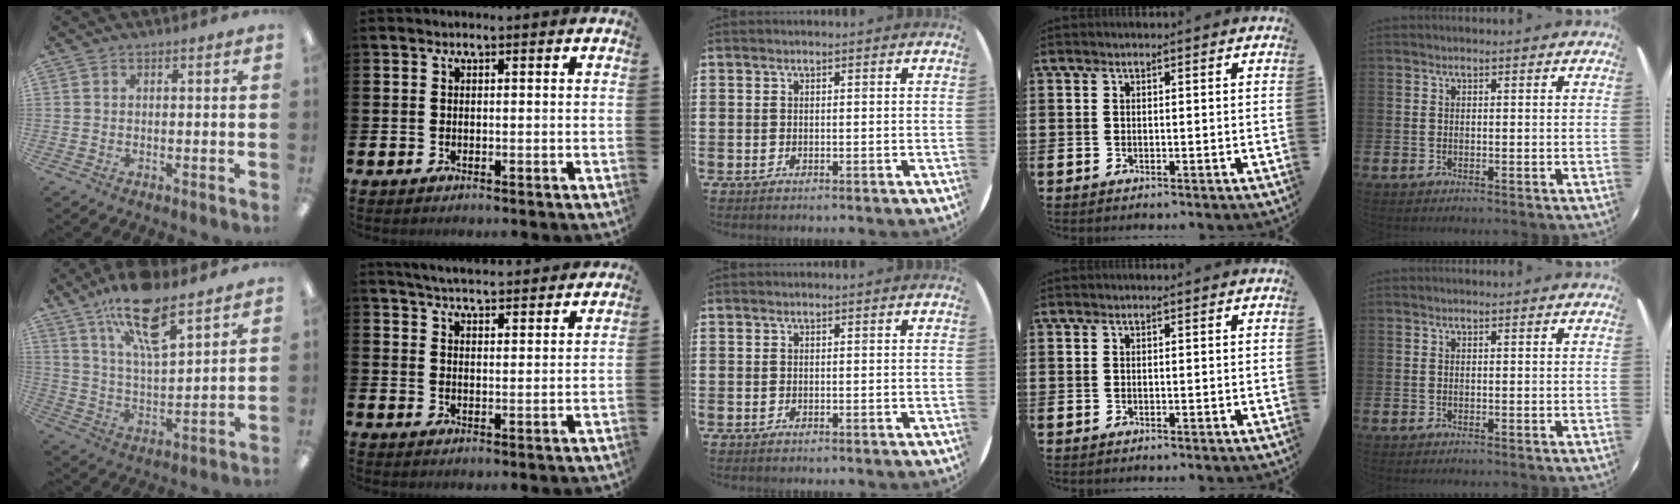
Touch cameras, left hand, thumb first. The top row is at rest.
{"thumb": {"total": 16.2, "force": [10.8, 5.4, 10.8], "torque": [-0.182, -0.051, 0.182]}, "index": {"total": 5.0, "force": [5.0, 0.1, 0.4], "torque": [-0.020, -0.033, 0.088]}}